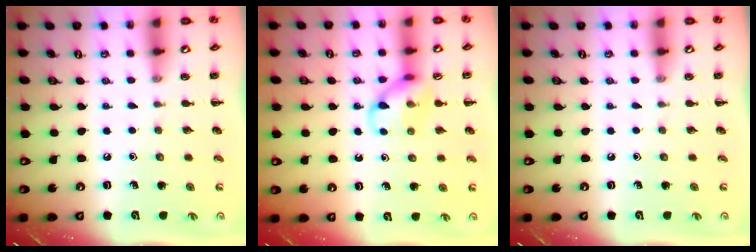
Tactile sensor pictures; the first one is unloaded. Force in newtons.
{"total": 11.7, "press": 11.6, "slide": 1.1}
{"total": 0.0}